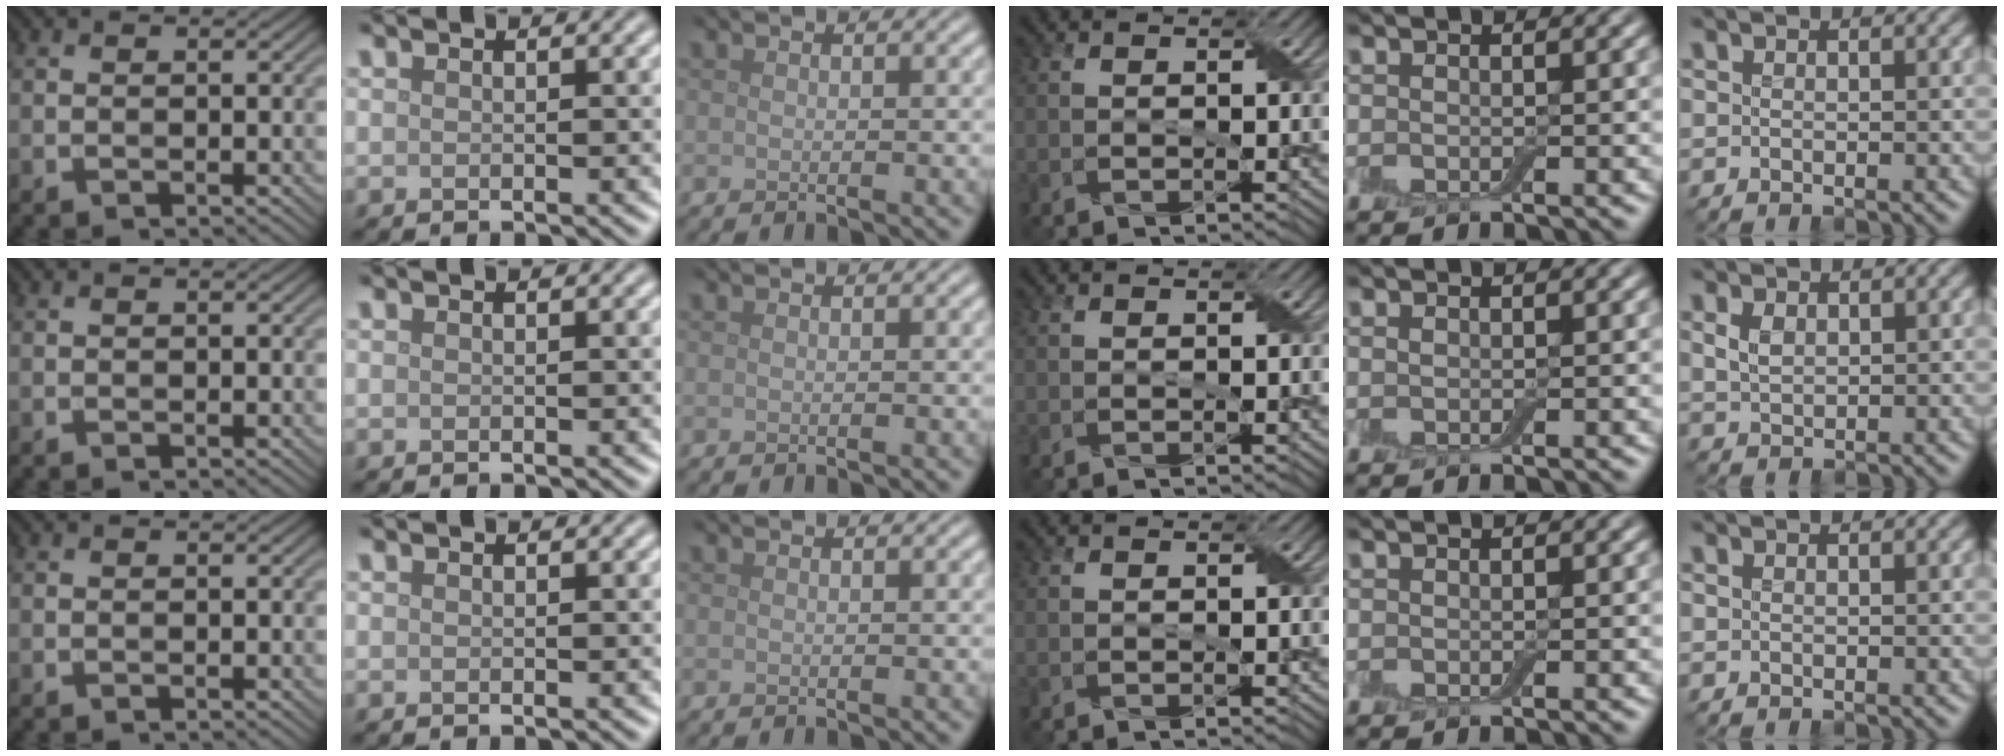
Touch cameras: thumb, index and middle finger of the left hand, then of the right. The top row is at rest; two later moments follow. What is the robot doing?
{"motion": "fold", "object": "aluminum foil"}